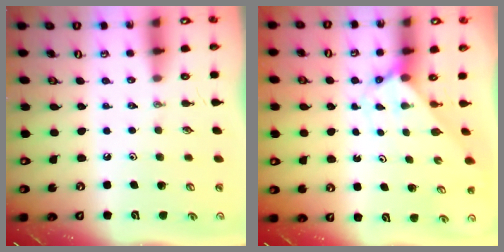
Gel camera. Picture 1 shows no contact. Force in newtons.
{"total": 2.6, "press": 2.6, "slide": 0.2}